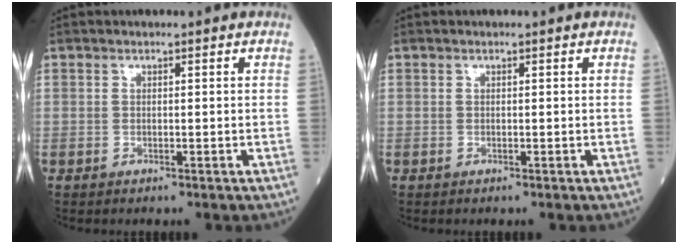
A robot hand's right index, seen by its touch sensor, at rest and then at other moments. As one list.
[{"total": 0.0}]